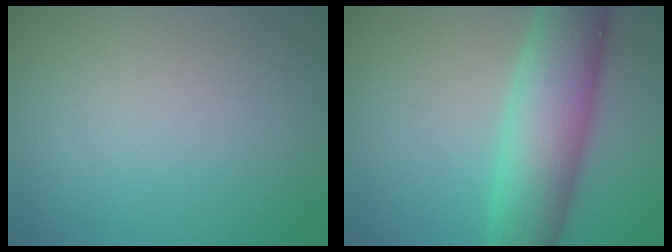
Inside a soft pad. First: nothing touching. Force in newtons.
{"total": 9.1, "press": 9.1, "slide": 0.3}